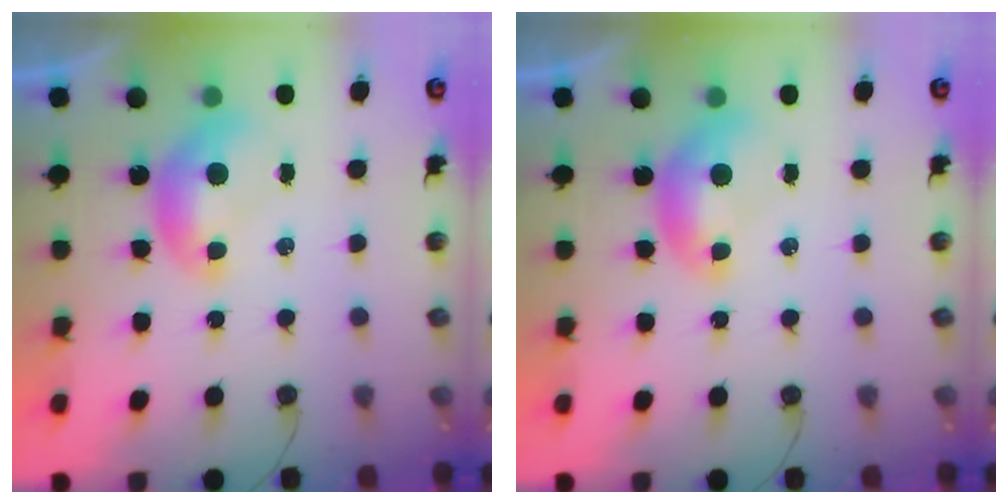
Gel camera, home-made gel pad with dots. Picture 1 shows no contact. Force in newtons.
{"total": 0.0}